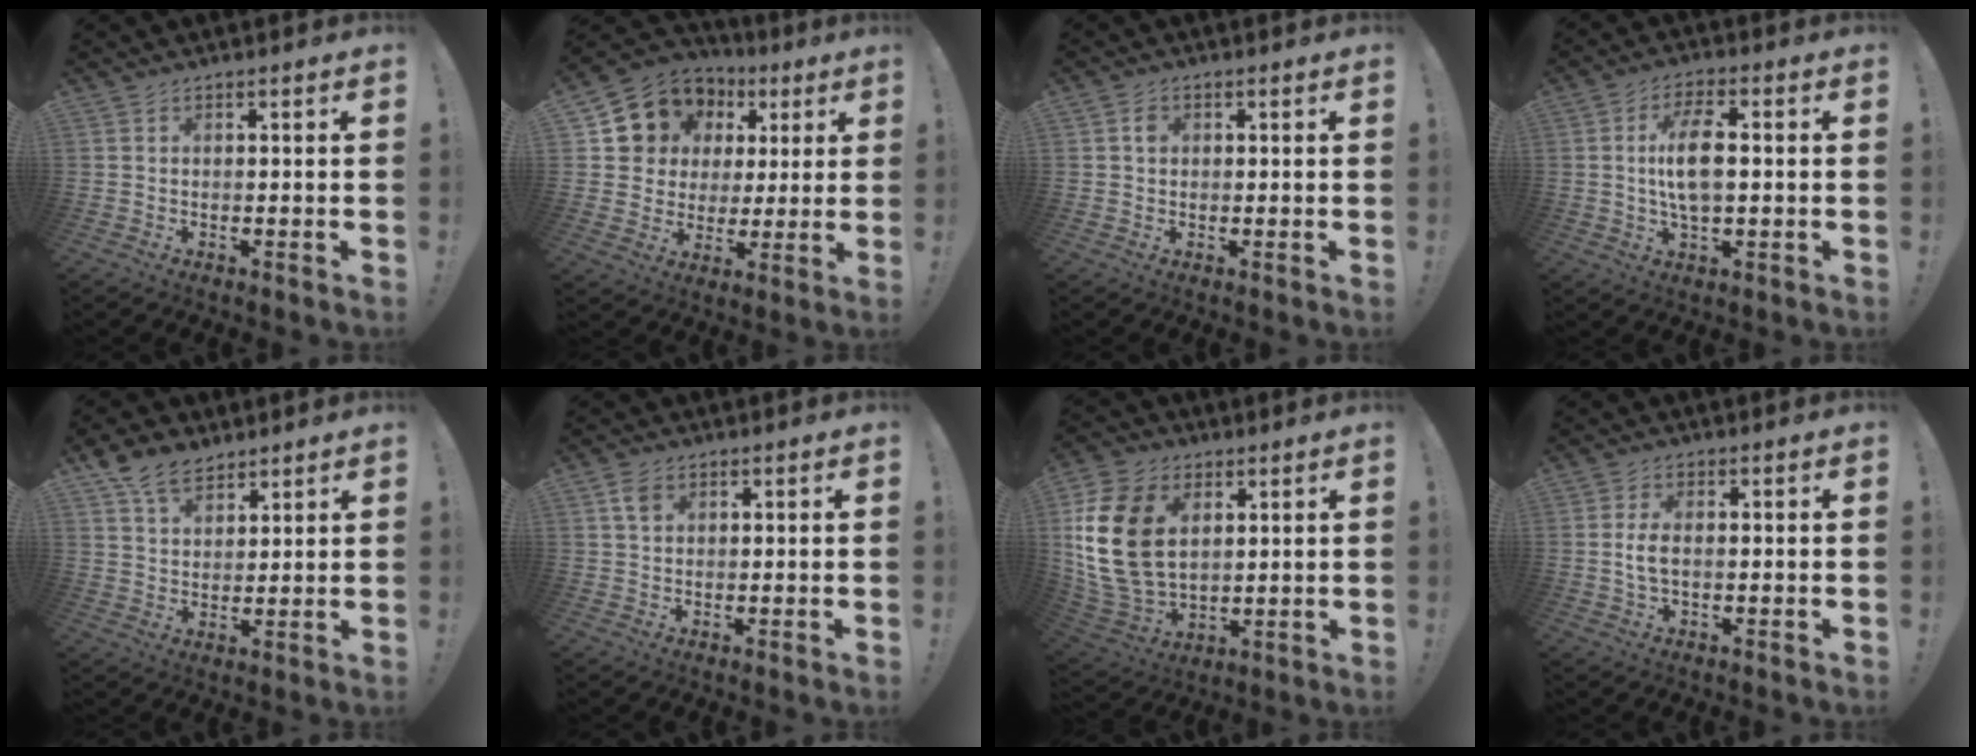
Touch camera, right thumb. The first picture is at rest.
{"total": 11.3, "force": [5.4, 9.6, 2.4], "torque": [-0.043, -0.036, 0.115]}
{"total": 2.0, "force": [0.2, 1.8, 0.9], "torque": [-0.006, 0.001, 0.000]}
{"total": 9.9, "force": [0.5, 4.3, 8.9], "torque": [-0.153, -0.004, 0.004]}
{"total": 9.2, "force": [6.5, 5.1, 3.9], "torque": [-0.070, -0.029, 0.127]}
{"total": 3.4, "force": [1.5, 2.1, 2.2], "torque": [-0.033, -0.002, 0.026]}
{"total": 20.4, "force": [4.7, 14.6, 13.4], "torque": [-0.267, -0.014, 0.091]}
{"total": 3.8, "force": [-0.1, 1.7, 3.4], "torque": [-0.072, 0.001, -0.005]}